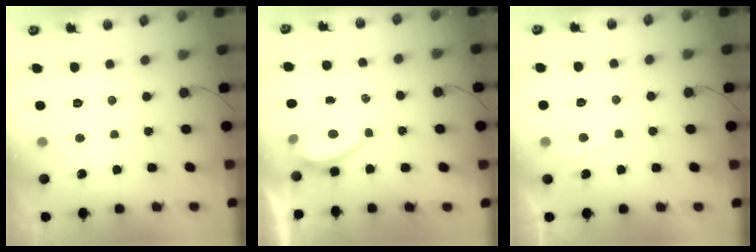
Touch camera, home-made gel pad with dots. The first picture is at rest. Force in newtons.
{"total": 1.2, "press": 1.1, "slide": 0.5}
{"total": 2.8, "press": 2.7, "slide": 0.3}